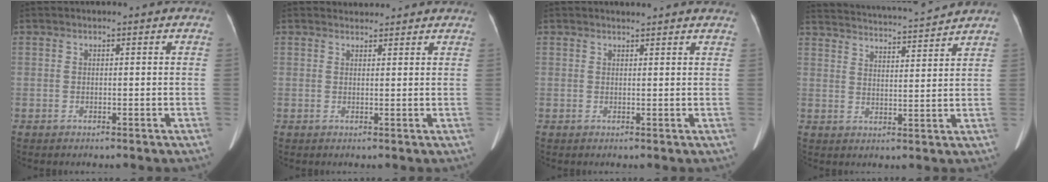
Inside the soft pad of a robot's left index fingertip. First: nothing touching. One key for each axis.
{"total": 2.7, "fx": 2.6, "fy": 0.7, "fz": -0.1, "tx": -0.003, "ty": 0.018, "tz": 0.032}
{"total": 5.0, "fx": 4.9, "fy": 0.6, "fz": 1.2, "tx": -0.013, "ty": 0.013, "tz": 0.043}
{"total": 14.5, "fx": 13.9, "fy": -0.4, "fz": 4.1, "tx": -0.084, "ty": 0.000, "tz": 0.205}